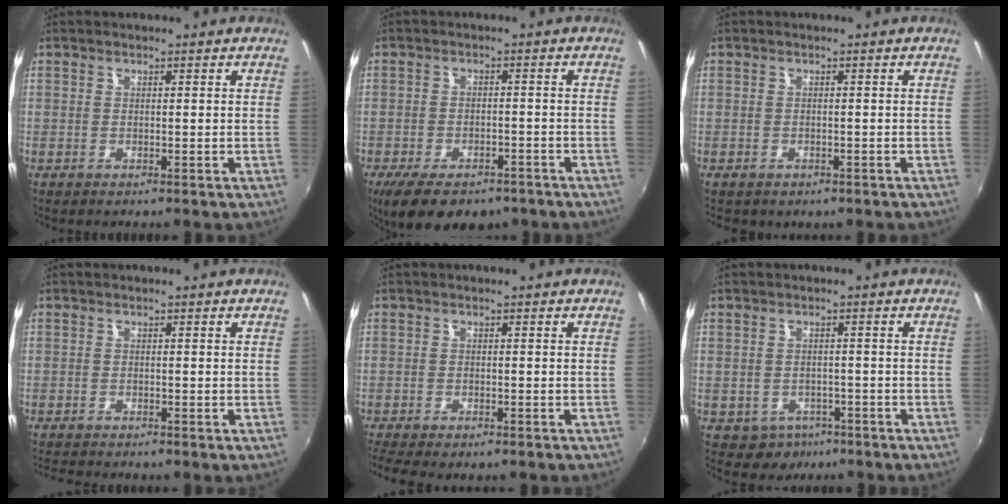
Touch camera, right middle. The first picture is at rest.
{"total": 11.6, "force": [-8.3, 5.0, 6.4], "torque": [-0.139, -0.028, -0.127]}
{"total": 1.5, "force": [-1.0, 0.9, 0.6], "torque": [-0.014, -0.008, -0.012]}
{"total": 2.8, "force": [-2.5, 0.0, 1.1], "torque": [-0.023, -0.018, -0.046]}
{"total": 6.3, "force": [-5.0, 1.6, 3.5], "torque": [-0.089, -0.033, -0.085]}
{"total": 4.1, "force": [-2.4, 3.1, 0.9], "torque": [-0.027, -0.002, -0.029]}